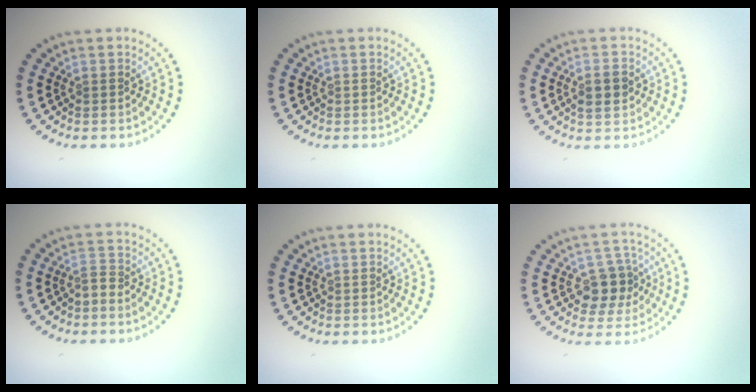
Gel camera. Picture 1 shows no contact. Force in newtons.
{"total": 0.0}
{"total": 2.1, "press": 2.0, "slide": 0.2}
{"total": 1.1, "press": 0.5, "slide": 1.0}
{"total": 0.0}
{"total": 3.7, "press": 3.4, "slide": 1.4}